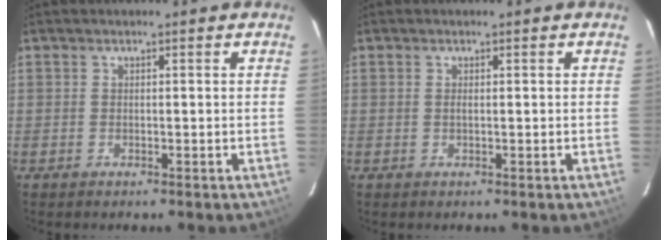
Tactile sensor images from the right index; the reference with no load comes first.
{"total": 0.6, "force": [0.2, 0.2, 0.5], "torque": [-0.011, 0.001, 0.005]}